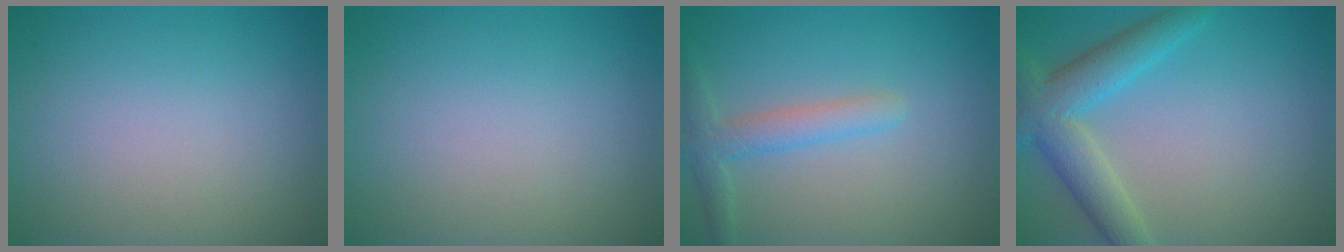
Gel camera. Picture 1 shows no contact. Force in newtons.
{"total": 0.0}
{"total": 2.6, "press": 2.6, "slide": 0.2}
{"total": 5.3, "press": 5.3, "slide": 0.4}